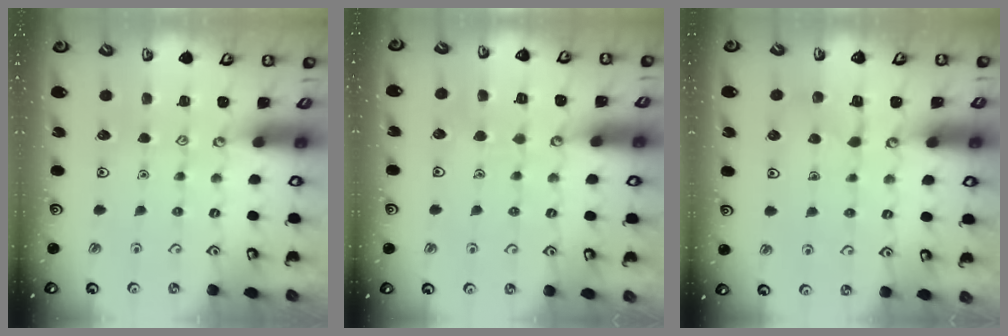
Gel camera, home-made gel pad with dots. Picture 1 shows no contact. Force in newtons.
{"total": 5.8, "press": 5.8, "slide": 0.4}
{"total": 3.5, "press": 3.5, "slide": 0.6}